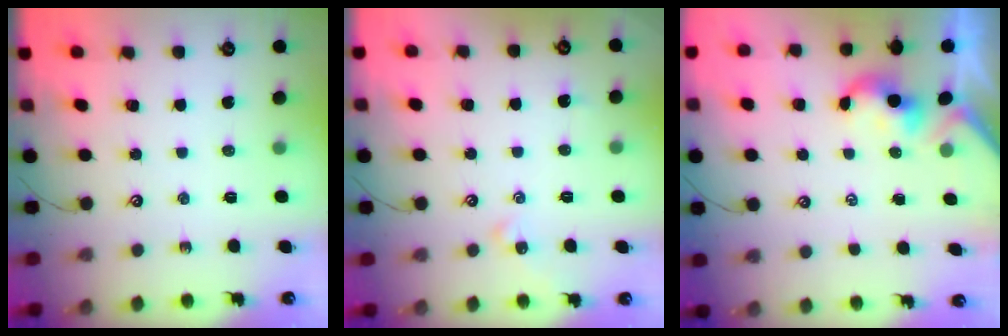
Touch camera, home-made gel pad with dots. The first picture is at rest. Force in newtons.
{"total": 1.8, "press": 1.7, "slide": 0.6}
{"total": 0.6, "press": 0.6, "slide": 0.3}